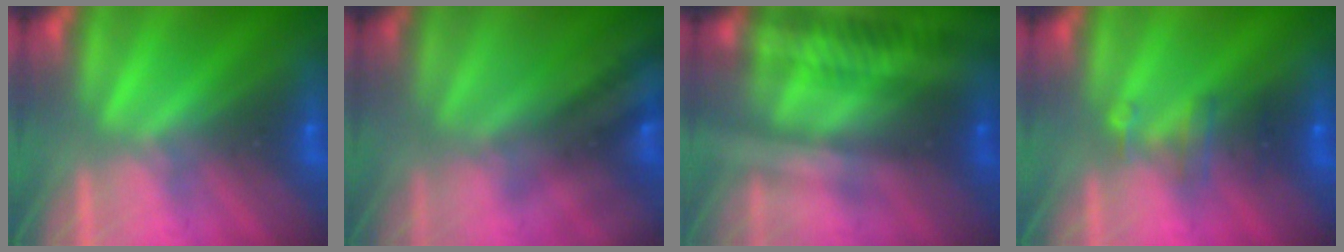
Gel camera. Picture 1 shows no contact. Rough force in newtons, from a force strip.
{"total": 2.4}
{"total": 2.5}
{"total": 2.8}